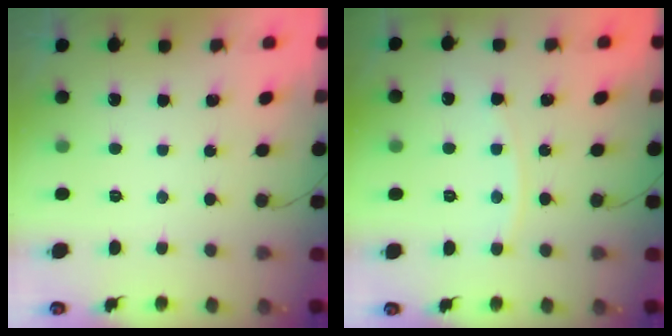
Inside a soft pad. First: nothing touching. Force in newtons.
{"total": 6.4, "press": 6.4, "slide": 0.7}